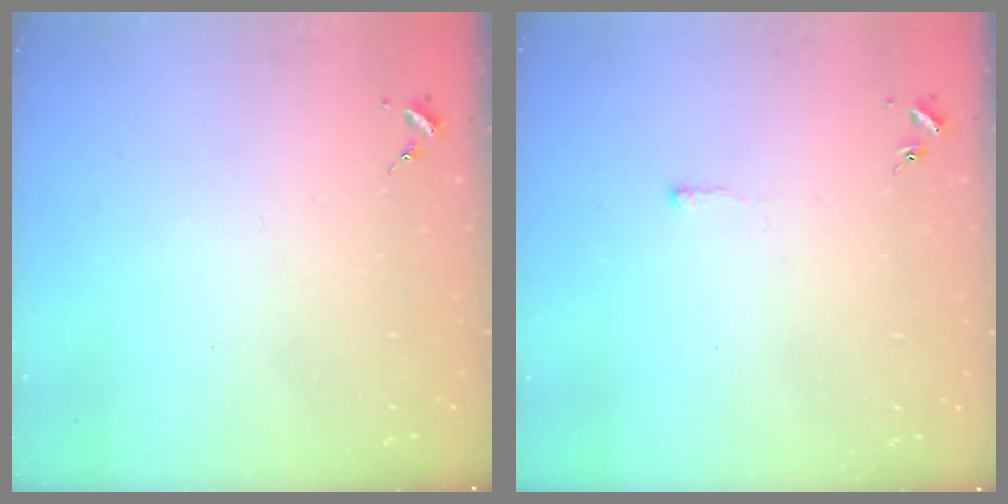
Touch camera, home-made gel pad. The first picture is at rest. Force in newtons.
{"total": 3.2, "press": 3.1, "slide": 0.4}